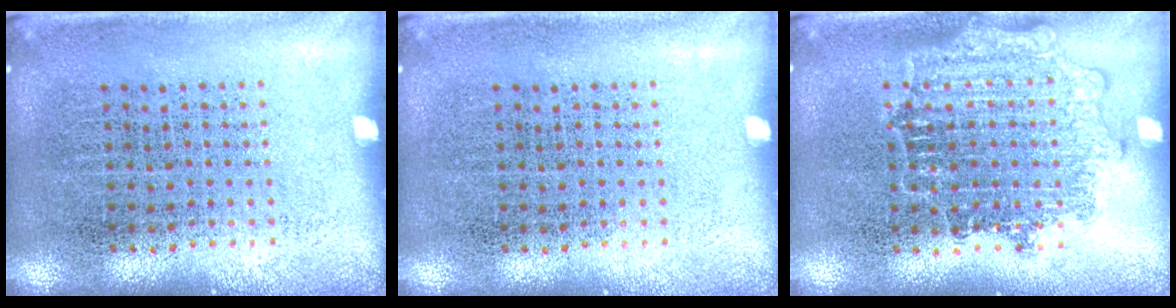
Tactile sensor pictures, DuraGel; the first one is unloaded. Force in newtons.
{"total": 0.0}
{"total": 1.4, "press": 1.4, "slide": 0.2}